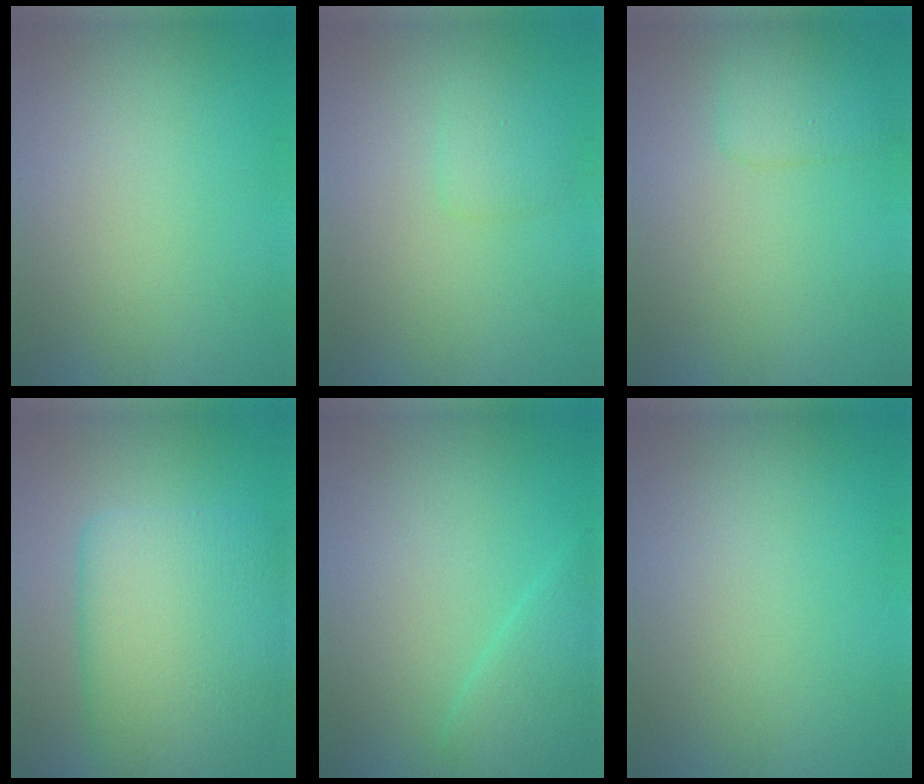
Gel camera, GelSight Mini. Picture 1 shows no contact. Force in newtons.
{"total": 1.4, "press": 1.4, "slide": 0.1}
{"total": 2.3, "press": 2.3, "slide": 0.1}
{"total": 9.2, "press": 9.2, "slide": 0.6}
{"total": 2.8, "press": 2.8, "slide": 0.2}
{"total": 0.0}